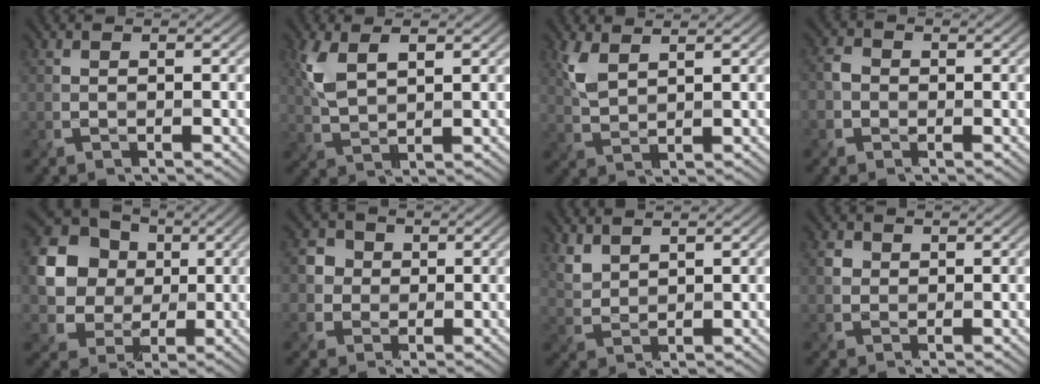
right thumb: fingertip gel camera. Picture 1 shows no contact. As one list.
[{"total": 5.3, "force": [2.3, 2.6, 4.0], "torque": [-0.105, 0.000, 0.047]}, {"total": 3.8, "force": [2.3, 1.6, 2.5], "torque": [-0.075, 0.002, 0.052]}, {"total": 2.6, "force": [-0.7, 2.3, 0.9], "torque": [-0.027, 0.000, -0.019]}, {"total": 14.5, "force": [3.2, 12.6, 6.4], "torque": [-0.211, 0.026, 0.075]}, {"total": 3.5, "force": [0.5, 3.3, 0.9], "torque": [-0.031, 0.003, 0.004]}, {"total": 3.1, "force": [2.6, 1.2, 1.3], "torque": [-0.042, -0.001, 0.063]}, {"total": 1.6, "force": [0.7, 1.4, 0.3], "torque": [-0.014, 0.000, 0.014]}]